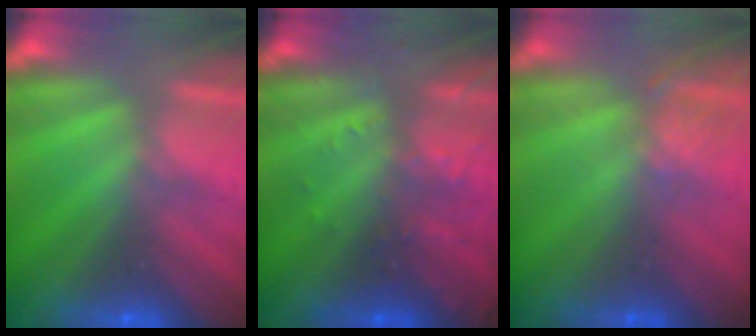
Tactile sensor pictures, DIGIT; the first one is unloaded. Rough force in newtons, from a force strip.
{"total": 2.9}
{"total": 4.3}